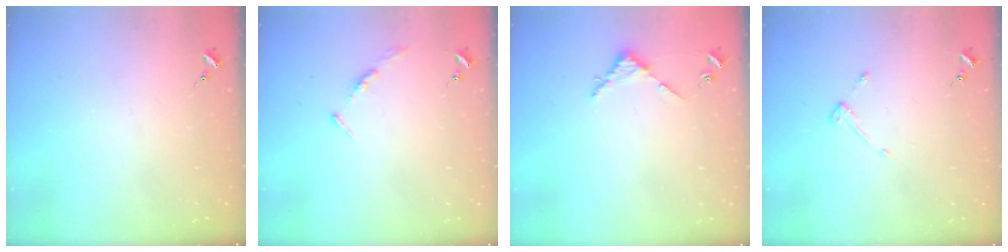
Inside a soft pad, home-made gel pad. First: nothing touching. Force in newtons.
{"total": 3.5, "press": 3.5, "slide": 0.3}
{"total": 3.1, "press": 3.1, "slide": 0.3}
{"total": 2.9, "press": 2.9, "slide": 0.5}